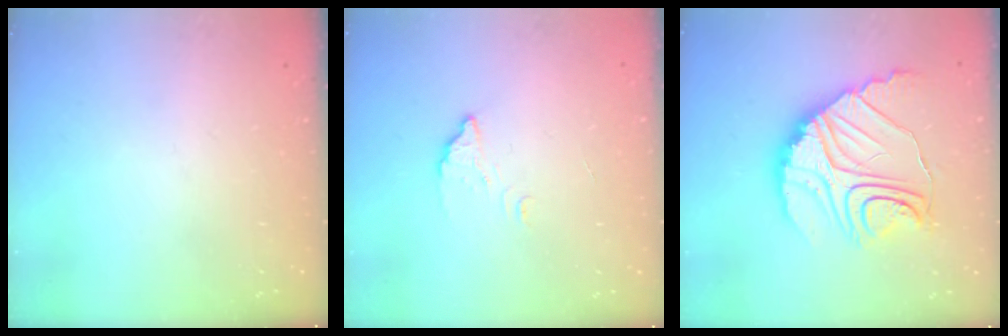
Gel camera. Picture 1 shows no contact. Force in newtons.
{"total": 2.3, "press": 2.3, "slide": 0.1}
{"total": 17.4, "press": 17.4, "slide": 1.3}